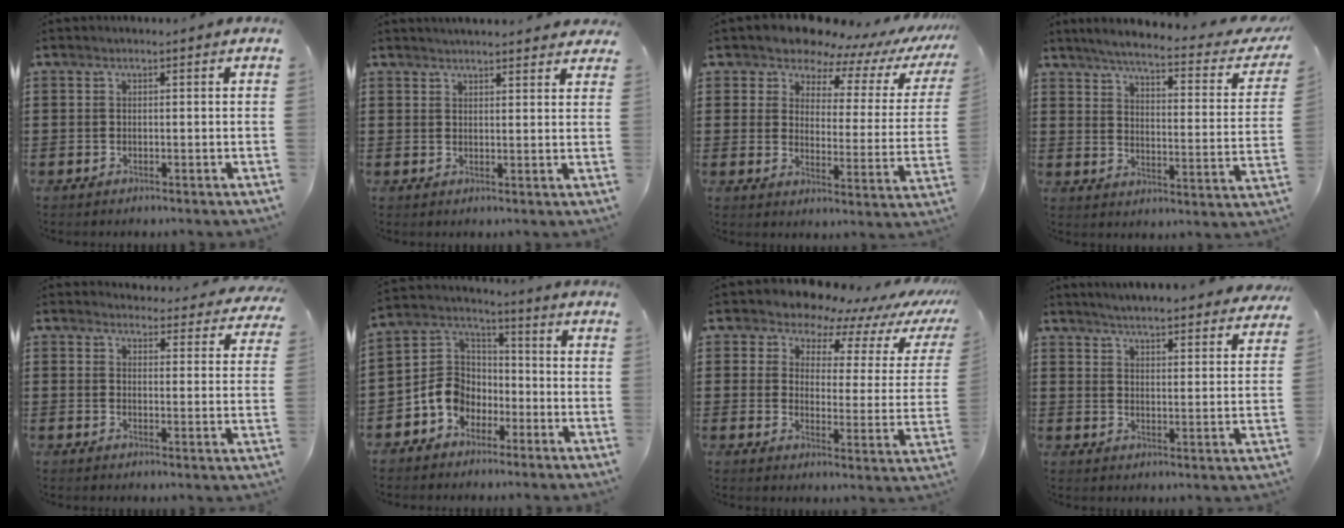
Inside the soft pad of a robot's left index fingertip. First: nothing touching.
{"total": 2.4, "force": [2.4, 0.0, 0.1], "torque": [-0.010, -0.005, 0.045]}
{"total": 7.3, "force": [6.5, 2.5, 1.9], "torque": [-0.062, -0.042, 0.112]}
{"total": 4.7, "force": [3.9, -0.1, 2.6], "torque": [-0.072, -0.029, 0.059]}
{"total": 3.7, "force": [3.7, 0.6, 0.4], "torque": [-0.016, -0.023, 0.063]}
{"total": 7.6, "force": [-3.3, 6.3, 2.6], "torque": [-0.092, 0.015, -0.074]}
{"total": 7.5, "force": [6.8, 2.4, 2.1], "torque": [-0.065, -0.047, 0.116]}
{"total": 4.4, "force": [4.3, -0.3, 0.5], "torque": [-0.031, -0.029, 0.074]}